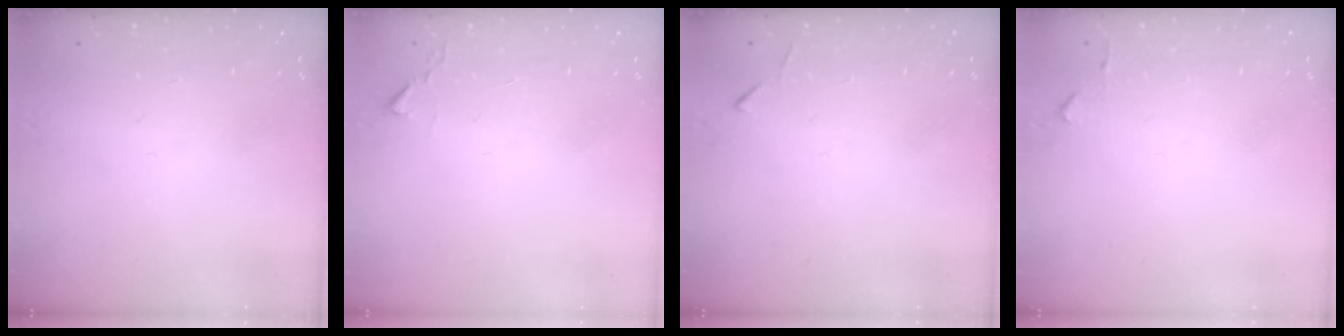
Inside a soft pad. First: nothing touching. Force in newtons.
{"total": 2.4, "press": 2.4, "slide": 0.3}
{"total": 4.3, "press": 4.3, "slide": 0.6}
{"total": 5.1, "press": 5.0, "slide": 0.8}